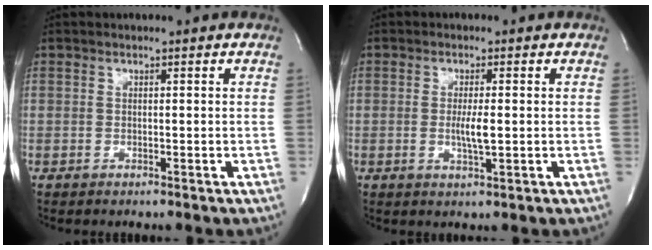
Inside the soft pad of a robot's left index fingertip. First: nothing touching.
{"total": 3.4, "force": [-0.3, 0.4, 3.3], "torque": [-0.062, -0.005, -0.005]}